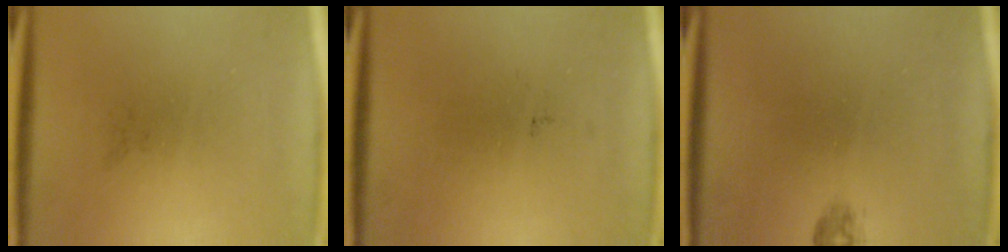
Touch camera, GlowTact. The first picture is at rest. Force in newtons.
{"total": 0.0}
{"total": 0.8}